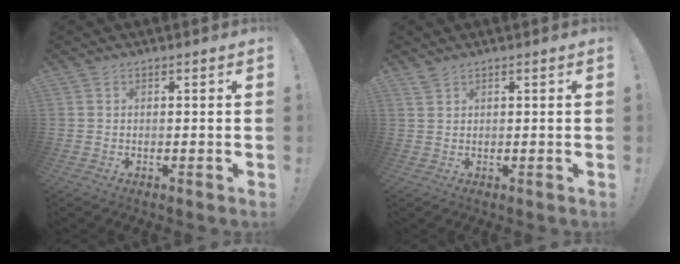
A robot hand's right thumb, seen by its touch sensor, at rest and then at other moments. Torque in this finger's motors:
{"motor_torque": [-0.44, 0.56, -0.15, 0.41, -0.06]}